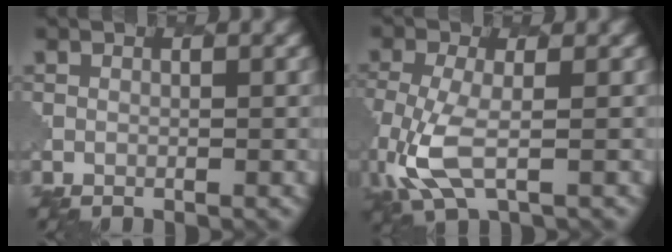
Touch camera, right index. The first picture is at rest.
{"total": 5.0, "force": [-1.6, 2.1, 4.2], "torque": [-0.116, -0.016, -0.039]}